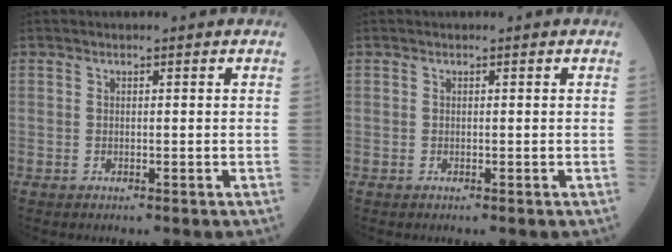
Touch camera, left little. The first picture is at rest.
{"total": 0.0}